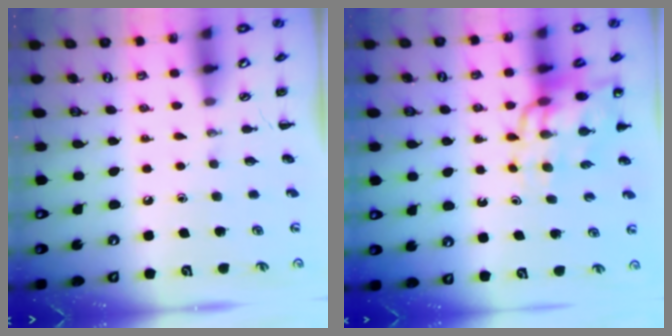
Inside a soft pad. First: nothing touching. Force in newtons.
{"total": 13.9, "press": 13.5, "slide": 3.5}